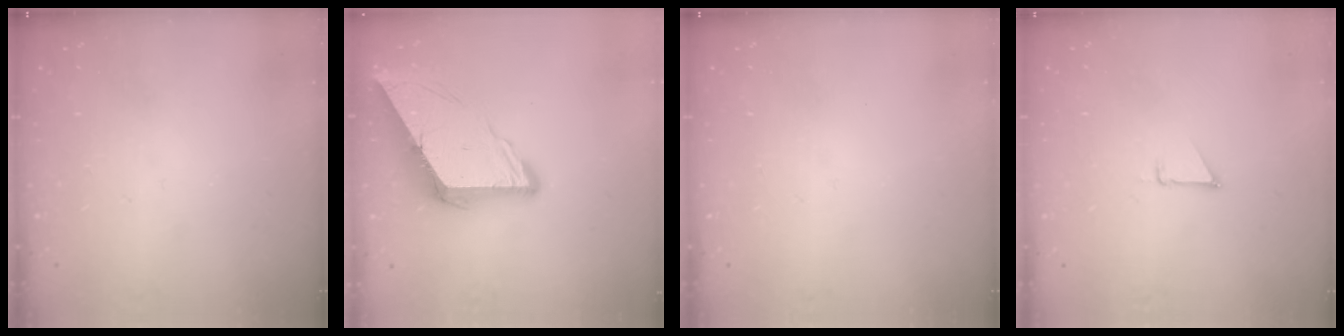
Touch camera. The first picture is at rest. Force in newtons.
{"total": 10.2, "press": 10.1, "slide": 1.2}
{"total": 0.0}
{"total": 1.9, "press": 1.9, "slide": 0.0}